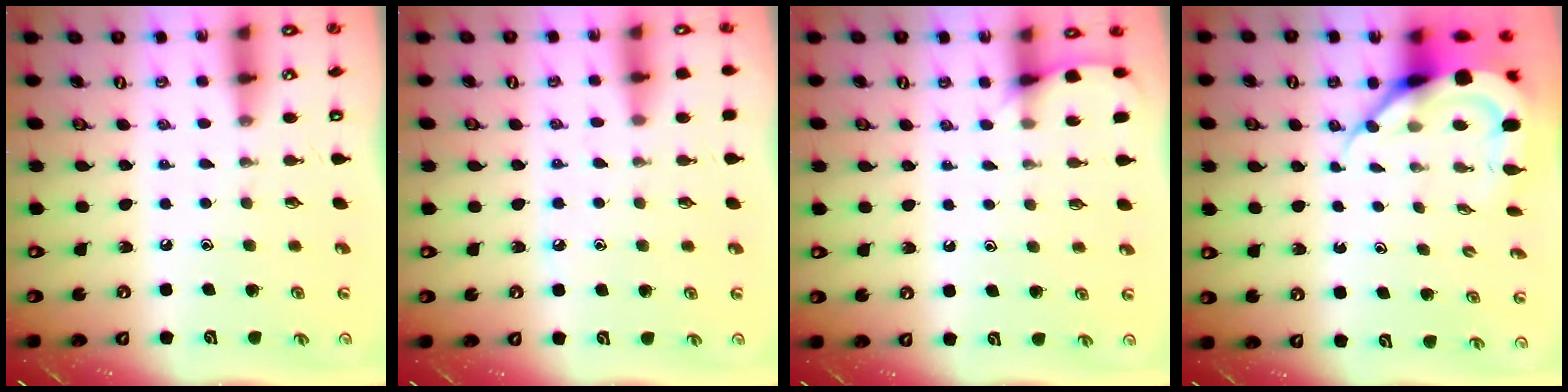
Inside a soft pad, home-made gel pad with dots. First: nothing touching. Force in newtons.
{"total": 4.9, "press": 4.9, "slide": 0.7}
{"total": 4.5, "press": 4.5, "slide": 0.4}
{"total": 9.0, "press": 8.9, "slide": 0.9}